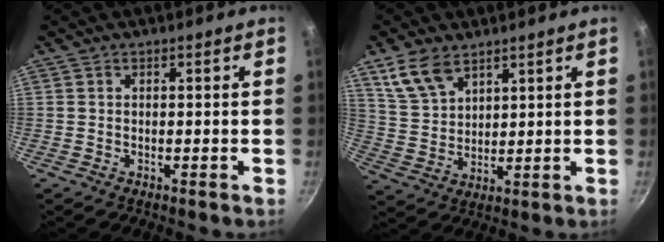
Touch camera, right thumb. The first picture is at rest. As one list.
[{"total": 8.0, "force": [5.4, 4.3, 4.0], "torque": [-0.066, -0.018, 0.119]}]